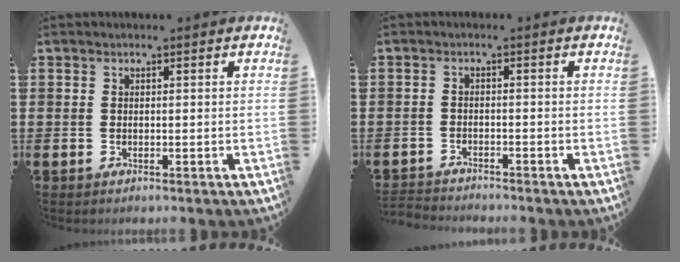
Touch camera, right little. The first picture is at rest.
{"total": 1.8, "force": [-1.8, -0.1, -0.2], "torque": [-0.002, 0.002, -0.039]}